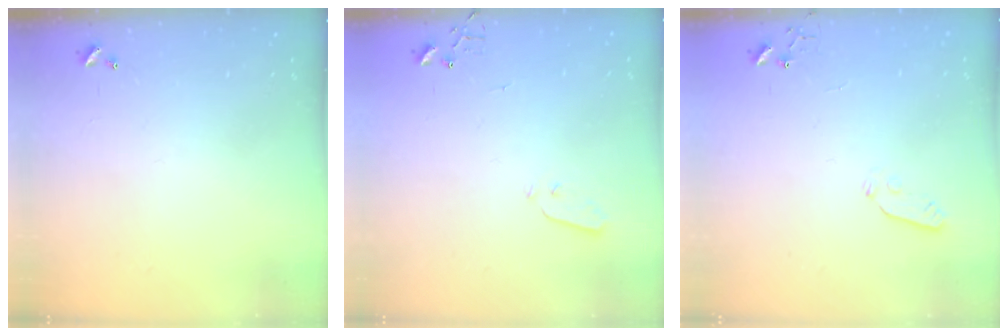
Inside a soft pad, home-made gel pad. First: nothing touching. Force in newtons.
{"total": 3.0, "press": 2.9, "slide": 0.3}
{"total": 3.7, "press": 3.6, "slide": 0.4}